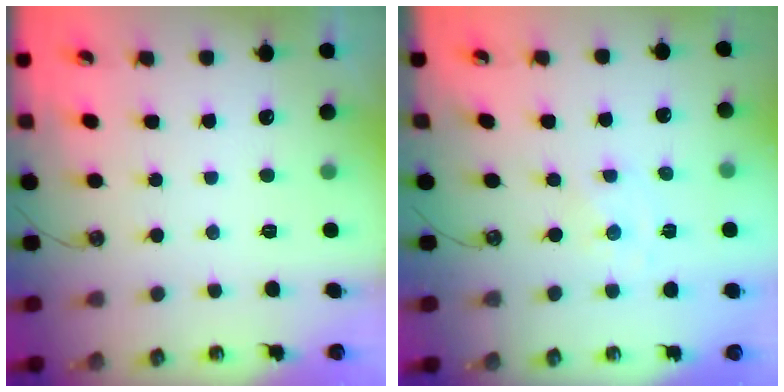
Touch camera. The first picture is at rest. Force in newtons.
{"total": 0.0}